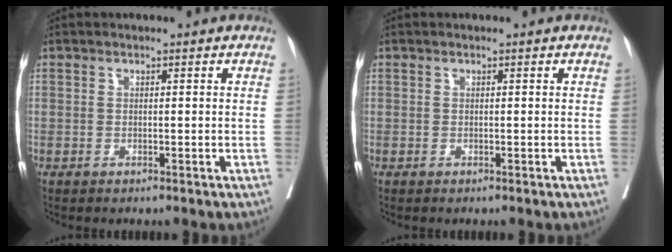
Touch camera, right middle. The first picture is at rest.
{"total": 0.0}